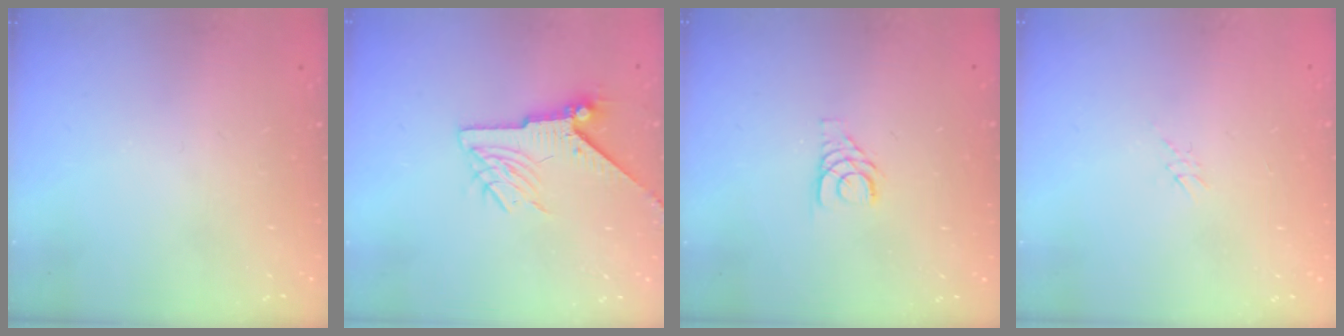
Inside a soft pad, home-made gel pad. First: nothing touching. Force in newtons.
{"total": 8.0, "press": 8.0, "slide": 0.1}
{"total": 3.6, "press": 3.6, "slide": 0.3}
{"total": 3.7, "press": 3.6, "slide": 0.7}